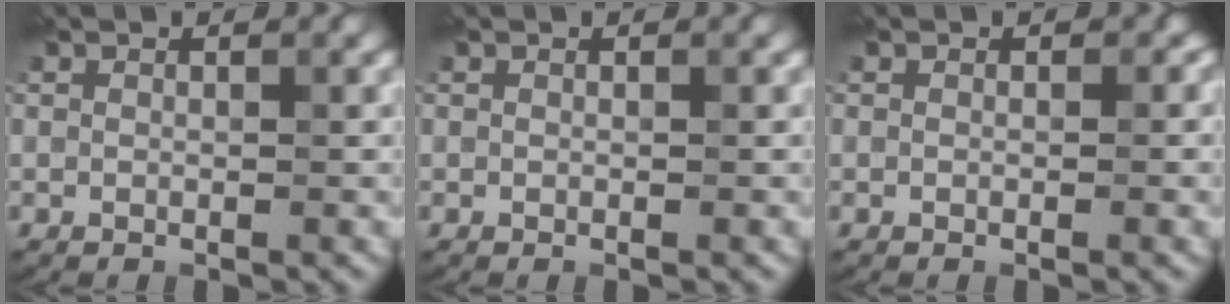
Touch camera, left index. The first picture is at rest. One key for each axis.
{"total": 0.0}
{"total": 0.9, "fx": -0.1, "fy": 0.8, "fz": 0.5, "tx": -0.001, "ty": -0.004, "tz": -0.004}